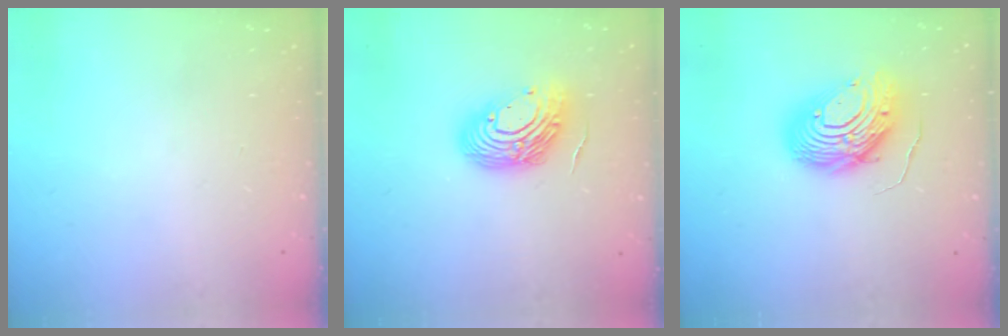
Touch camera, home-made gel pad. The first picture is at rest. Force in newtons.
{"total": 13.3, "press": 13.1, "slide": 2.3}
{"total": 16.1, "press": 16.0, "slide": 1.3}